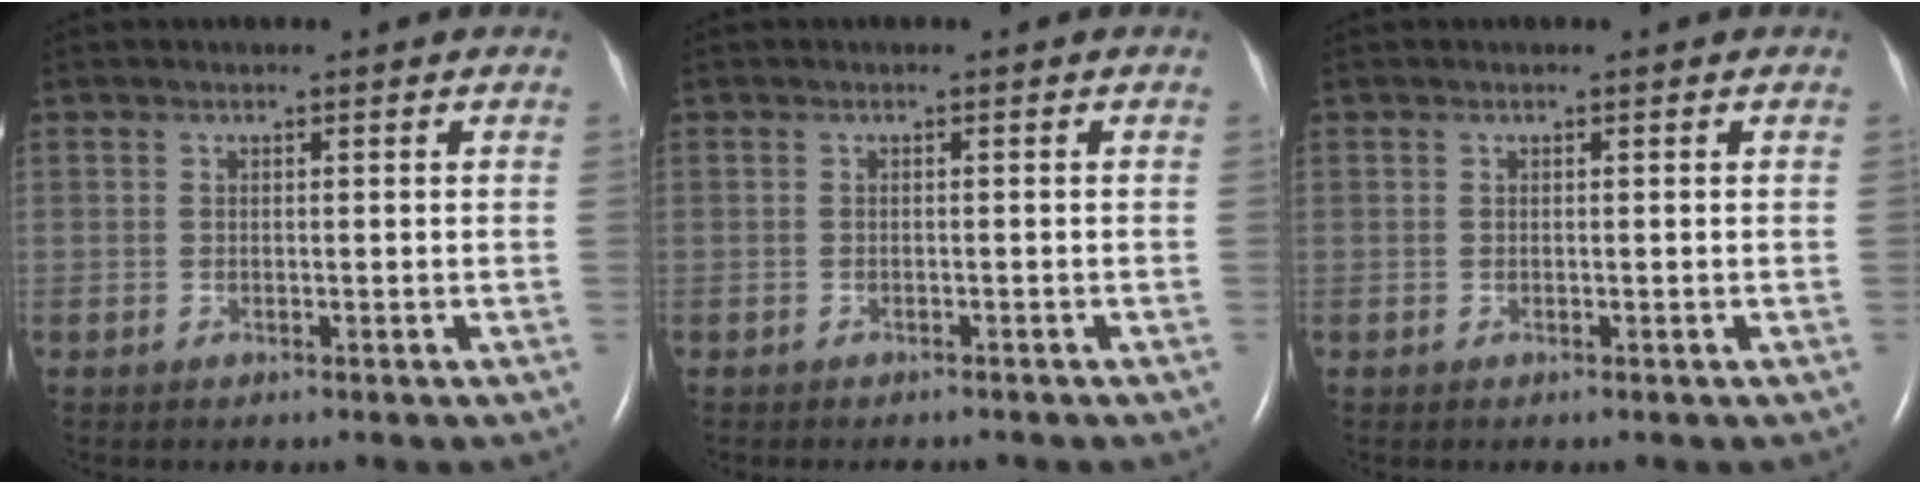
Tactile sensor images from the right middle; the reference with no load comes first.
{"total": 2.7, "force": [-2.3, 0.9, 1.0], "torque": [-0.016, -0.005, -0.022]}
{"total": 0.0}